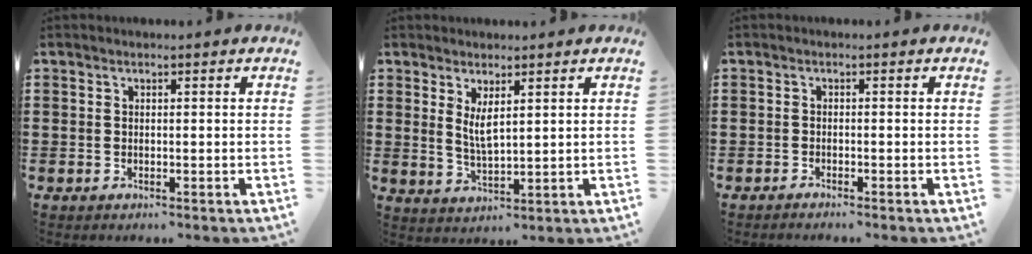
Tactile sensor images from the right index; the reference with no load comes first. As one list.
[{"total": 3.7, "force": [1.8, 1.3, 3.0], "torque": [-0.062, 0.001, 0.033]}, {"total": 0.8, "force": [-0.8, -0.2, 0.1], "torque": [-0.003, -0.002, -0.016]}]